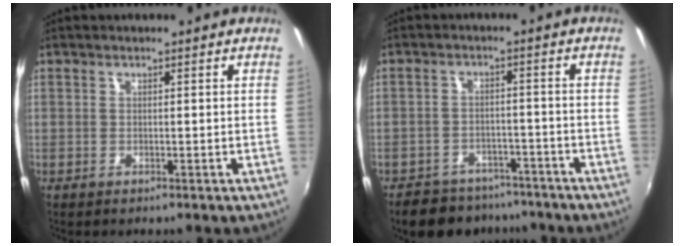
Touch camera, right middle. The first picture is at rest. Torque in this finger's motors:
{"motor_torque": [0.08, -0.08, 0.01, 0.01]}